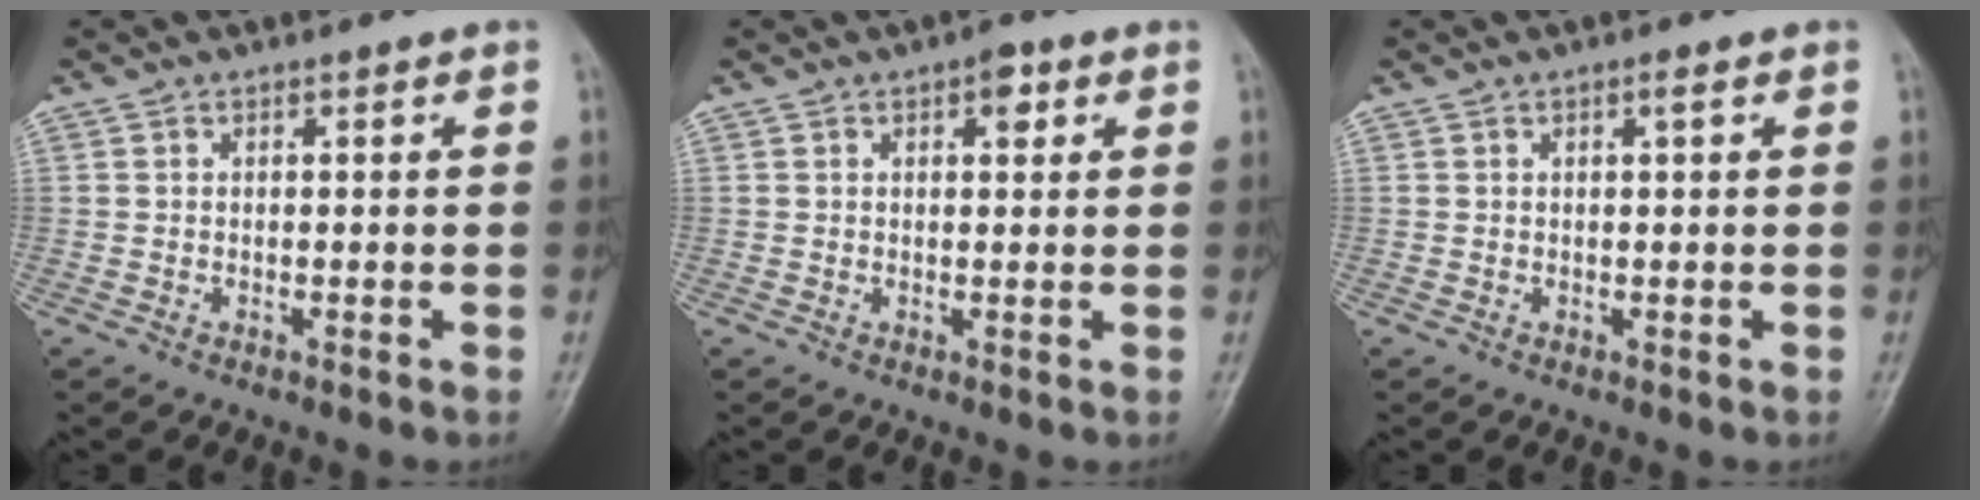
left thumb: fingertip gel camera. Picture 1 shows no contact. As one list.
[{"total": 2.9, "force": [1.3, 1.5, 2.0], "torque": [-0.015, 0.000, 0.013]}, {"total": 0.9, "force": [0.4, 0.3, 0.8], "torque": [-0.011, 0.001, 0.004]}]